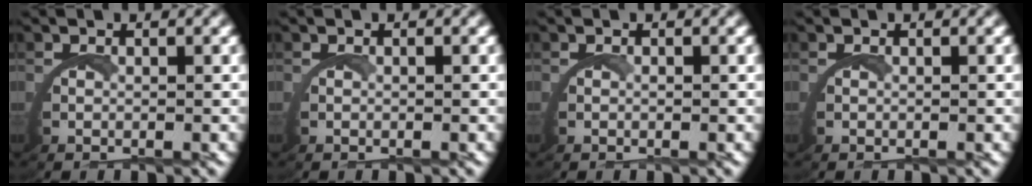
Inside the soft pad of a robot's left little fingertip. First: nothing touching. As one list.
[{"total": 0.0}, {"total": 0.0}, {"total": 0.0}]